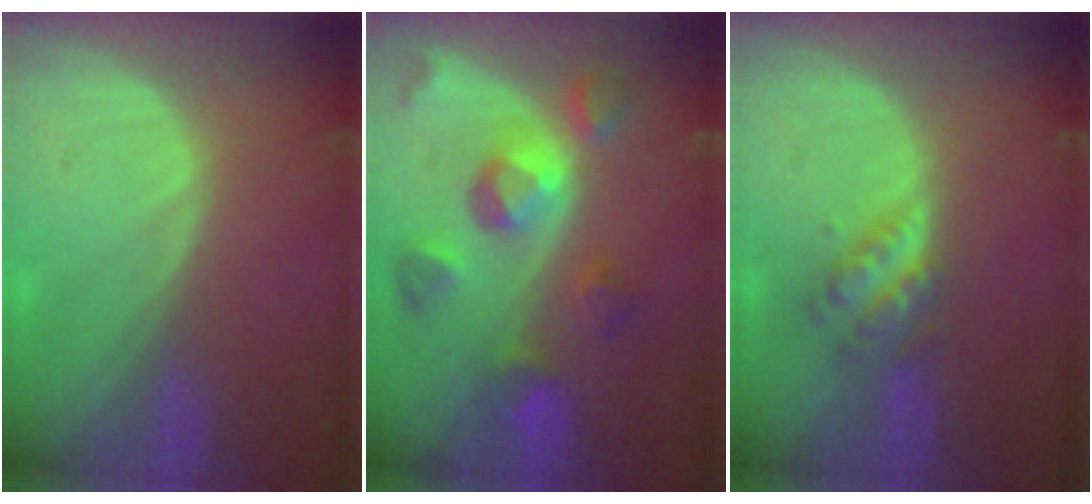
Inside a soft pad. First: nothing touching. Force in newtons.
{"total": 9.5, "press": 8.7, "slide": 3.9}
{"total": 4.7, "press": 4.6, "slide": 1.2}